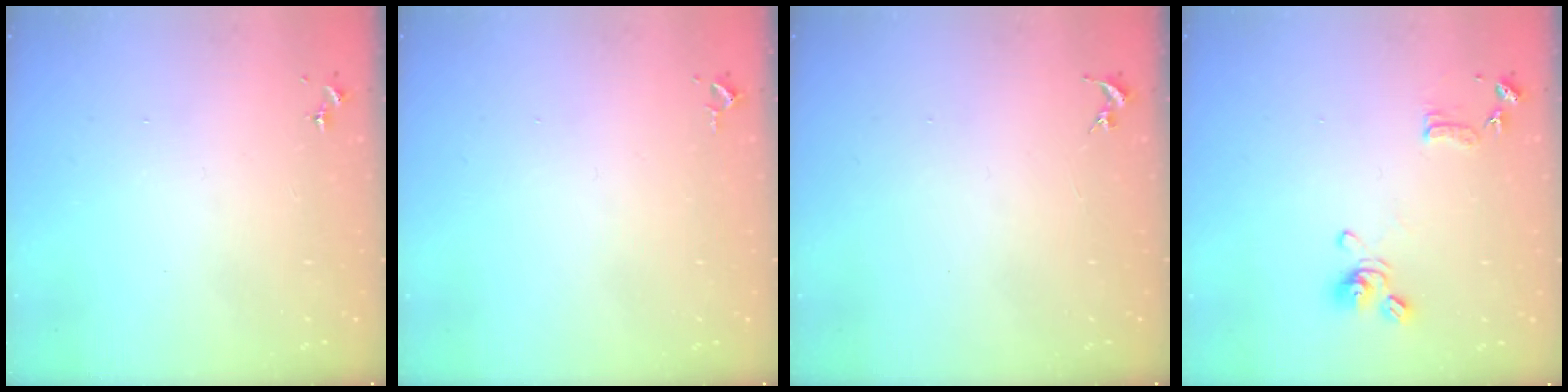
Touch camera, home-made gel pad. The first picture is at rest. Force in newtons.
{"total": 2.6, "press": 2.6, "slide": 0.4}
{"total": 0.0}
{"total": 9.8, "press": 9.7, "slide": 1.7}